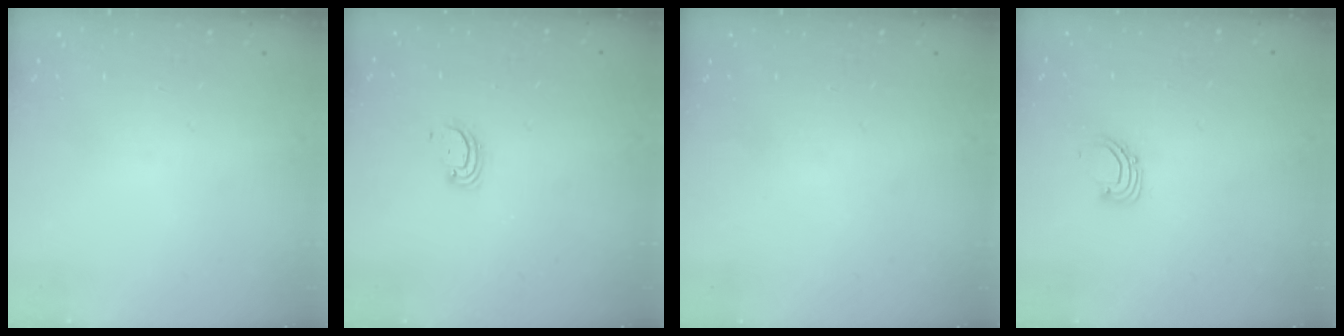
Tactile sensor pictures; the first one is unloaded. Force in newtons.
{"total": 2.6, "press": 2.6, "slide": 0.1}
{"total": 0.0}
{"total": 2.9, "press": 2.9, "slide": 0.2}